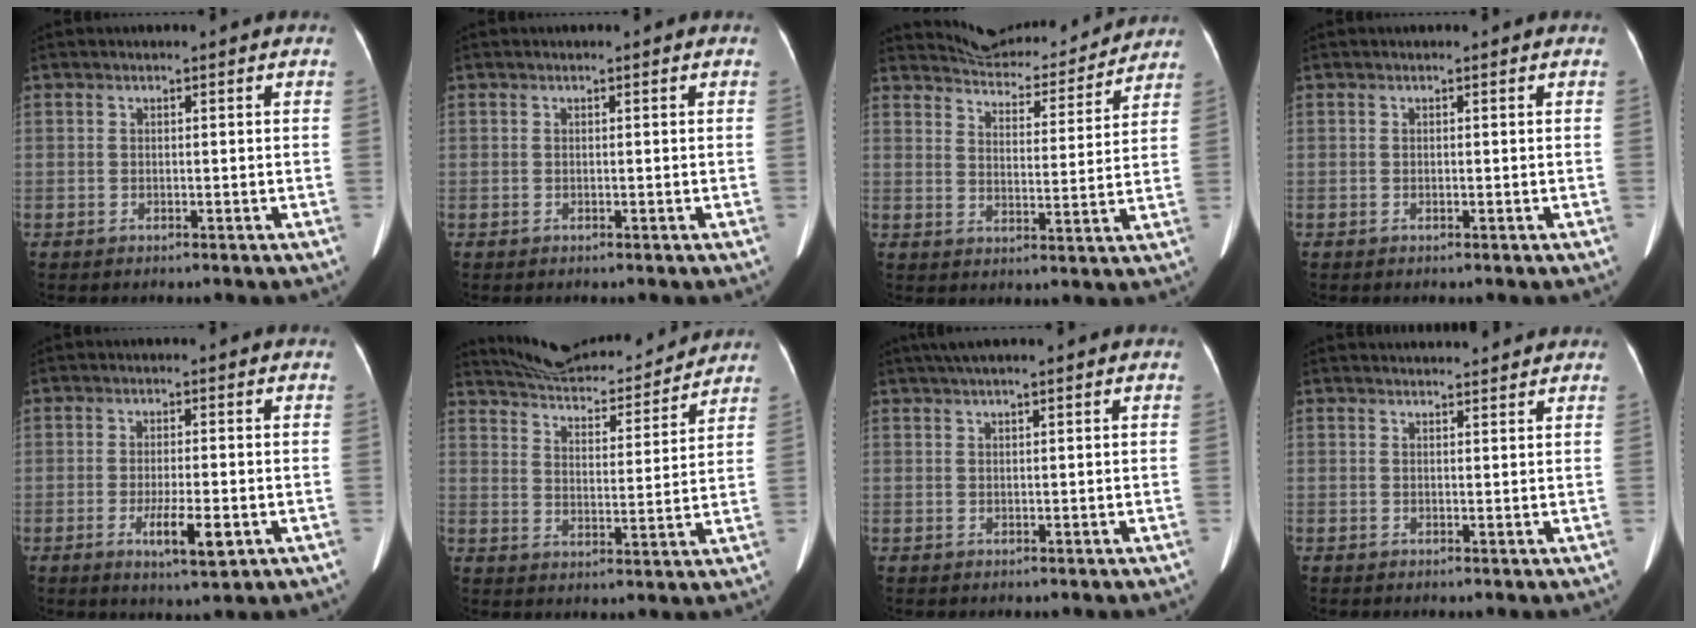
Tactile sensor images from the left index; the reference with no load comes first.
{"total": 0.0}
{"total": 15.4, "force": [14.9, 2.7, 2.9], "torque": [-0.034, -0.001, 0.196]}
{"total": 0.0}
{"total": 5.4, "force": [-1.9, 0.9, 4.9], "torque": [-0.087, -0.008, -0.028]}
{"total": 18.1, "force": [17.2, 2.9, 4.9], "torque": [-0.076, 0.008, 0.245]}
{"total": 3.7, "force": [2.8, 0.0, 2.4], "torque": [-0.040, 0.030, 0.051]}
{"total": 5.3, "force": [5.1, 0.9, 0.7], "torque": [-0.007, 0.026, 0.056]}